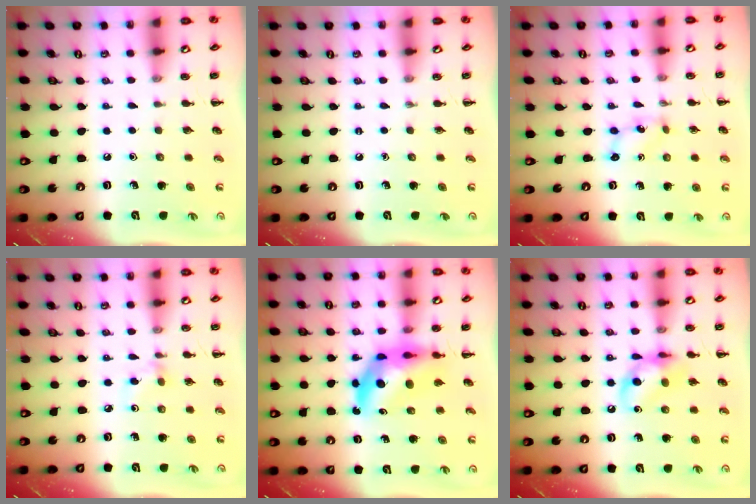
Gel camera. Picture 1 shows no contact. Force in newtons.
{"total": 0.0}
{"total": 1.7, "press": 1.6, "slide": 0.5}
{"total": 2.9, "press": 2.7, "slide": 1.0}
{"total": 10.2, "press": 9.6, "slide": 3.4}
{"total": 12.4, "press": 12.3, "slide": 1.8}